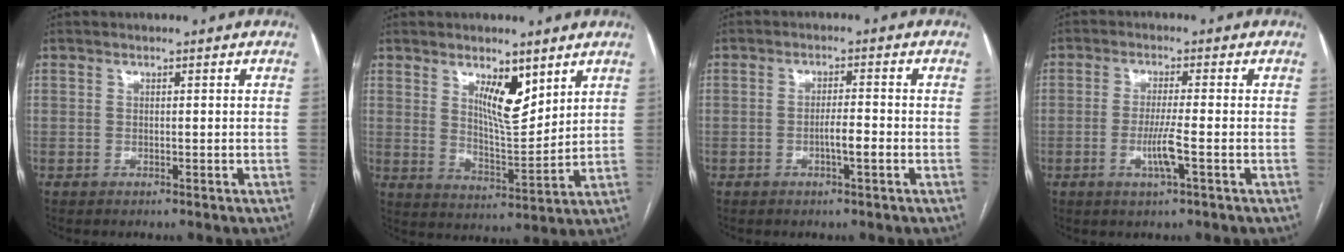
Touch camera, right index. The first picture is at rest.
{"total": 8.0, "force": [4.4, 2.4, 6.2], "torque": [-0.108, -0.009, 0.082]}
{"total": 3.1, "force": [-1.1, 0.2, 2.9], "torque": [-0.048, 0.001, -0.019]}
{"total": 4.7, "force": [-1.5, -0.3, 4.4], "torque": [-0.086, -0.009, -0.029]}